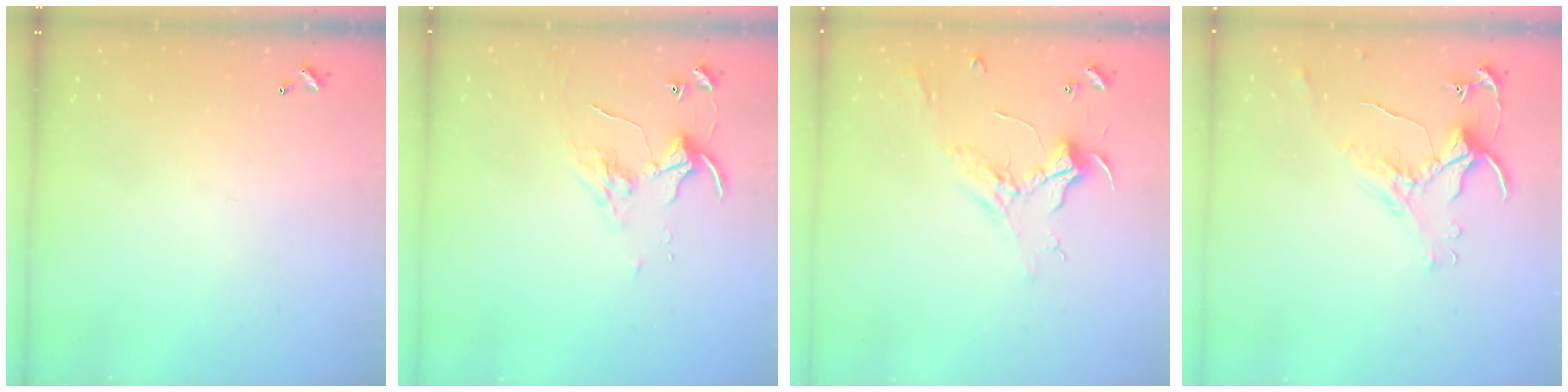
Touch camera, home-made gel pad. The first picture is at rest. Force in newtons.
{"total": 4.6, "press": 4.6, "slide": 0.4}
{"total": 2.3, "press": 2.2, "slide": 0.9}
{"total": 0.8, "press": 0.7, "slide": 0.3}